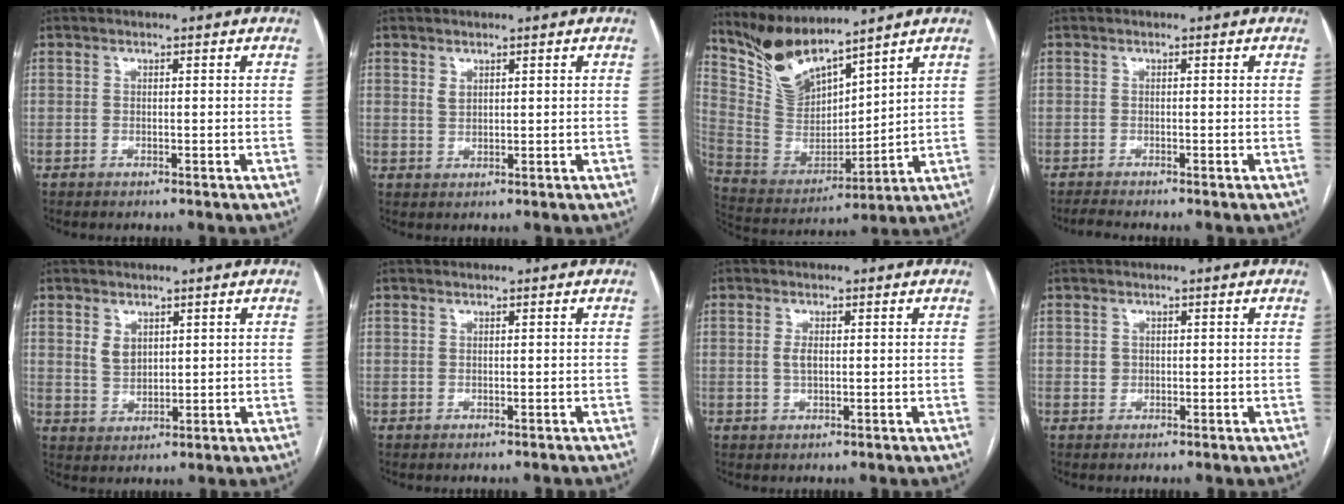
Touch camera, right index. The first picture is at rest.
{"total": 1.4, "force": [0.9, 0.8, 0.7], "torque": [-0.014, -0.001, 0.022]}
{"total": 12.2, "force": [10.9, 3.4, 4.3], "torque": [-0.095, -0.003, 0.231]}
{"total": 1.0, "force": [-1.0, 0.0, -0.1], "torque": [-0.004, -0.007, -0.018]}
{"total": 3.6, "force": [1.6, 2.6, 1.9], "torque": [-0.039, 0.002, 0.041]}
{"total": 0.0}
{"total": 1.9, "force": [0.2, 0.8, 1.7], "torque": [-0.036, 0.000, 0.005]}
{"total": 1.0, "force": [0.0, 1.0, 0.2], "torque": [0.000, 0.004, 0.001]}